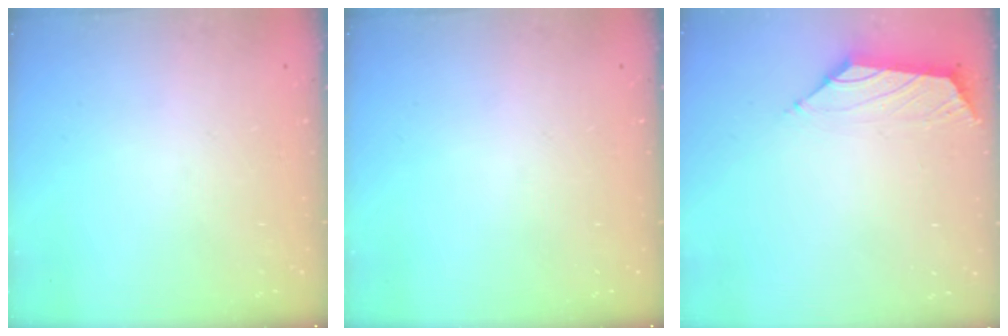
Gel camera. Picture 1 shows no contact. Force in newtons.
{"total": 0.0}
{"total": 1.7, "press": 1.6, "slide": 0.6}